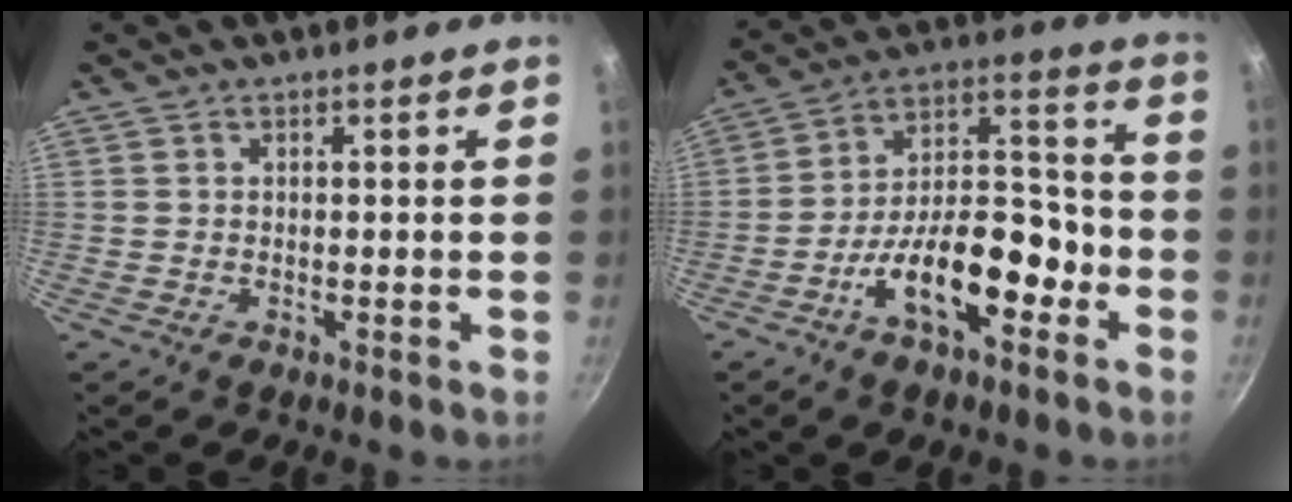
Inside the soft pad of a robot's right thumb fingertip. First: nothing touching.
{"total": 16.2, "force": [-6.6, 7.7, 12.7], "torque": [-0.196, 0.063, -0.117]}